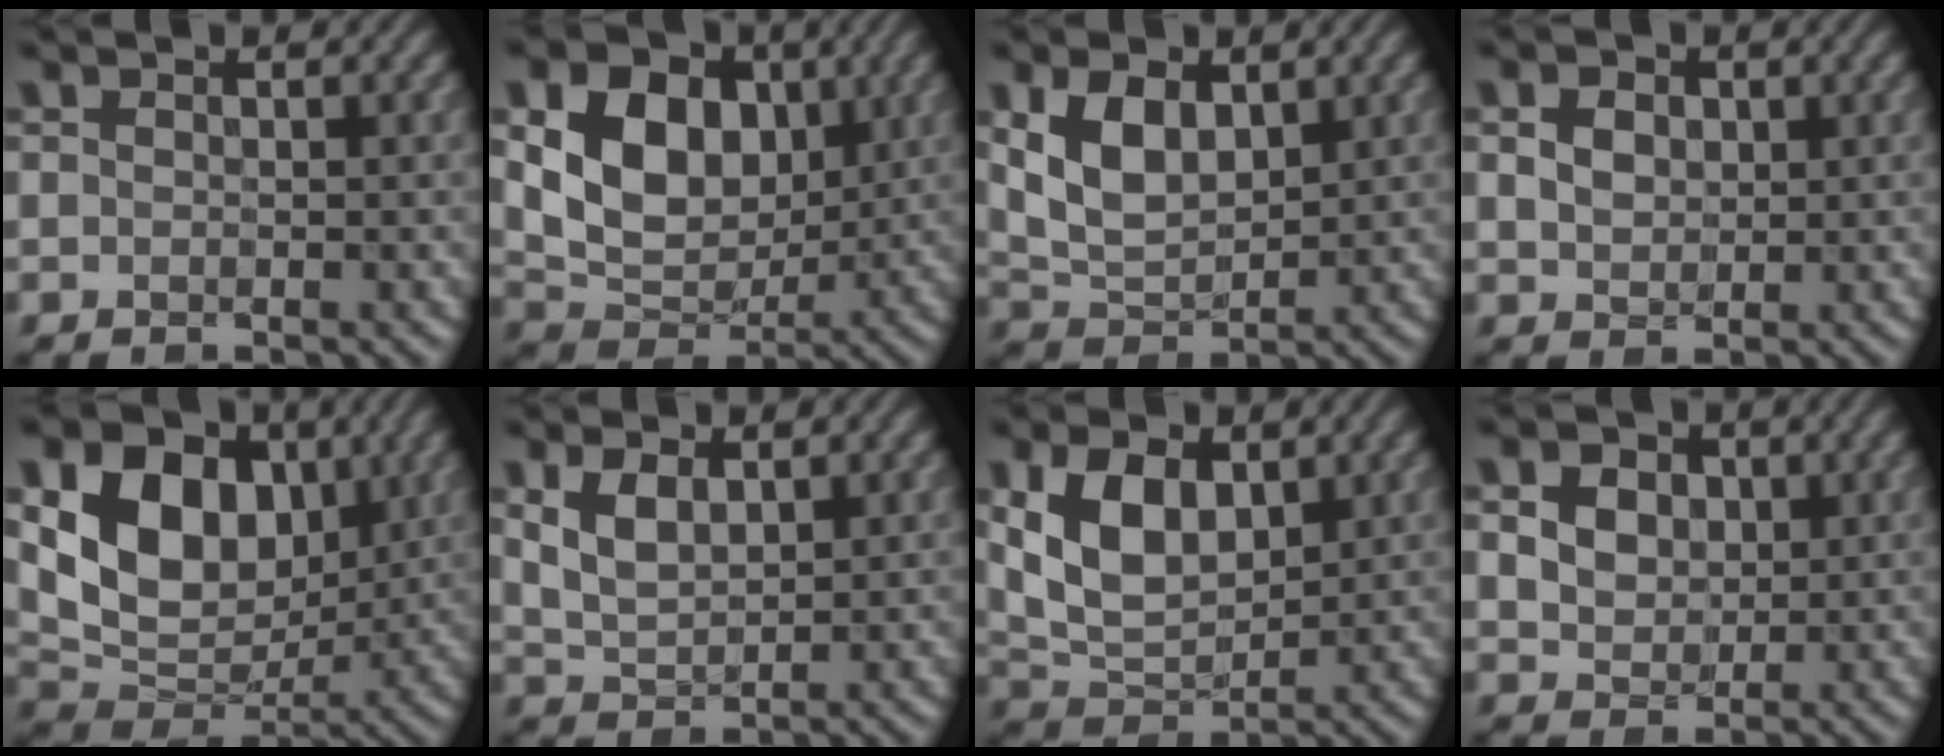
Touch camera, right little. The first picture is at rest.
{"total": 8.2, "force": [1.3, 6.0, 5.5], "torque": [-0.114, -0.010, 0.024]}
{"total": 4.9, "force": [1.2, 2.9, 3.7], "torque": [-0.084, -0.006, 0.030]}
{"total": 2.0, "force": [0.1, 1.6, 1.1], "torque": [-0.034, -0.001, 0.005]}
{"total": 10.4, "force": [2.2, 7.4, 6.9], "torque": [-0.136, 0.000, 0.040]}
{"total": 2.7, "force": [0.7, 1.5, 2.2], "torque": [-0.062, -0.004, 0.026]}
{"total": 6.1, "force": [1.3, 3.8, 4.7], "torque": [-0.104, -0.006, 0.030]}
{"total": 6.9, "force": [2.5, 5.3, 3.6], "torque": [-0.093, 0.022, 0.036]}